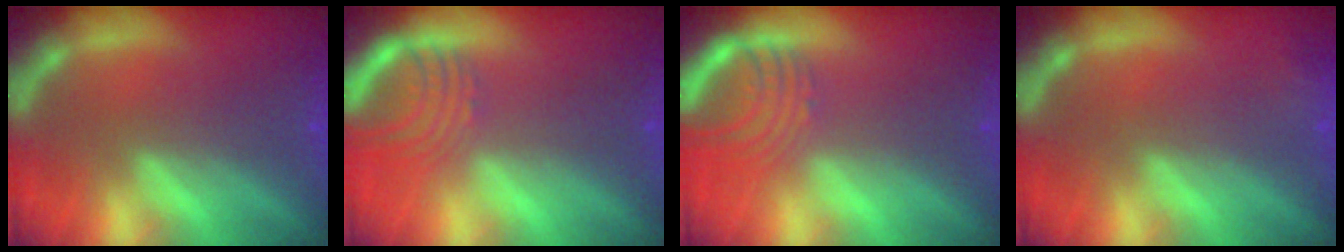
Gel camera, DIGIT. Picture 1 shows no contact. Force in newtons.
{"total": 5.0}
{"total": 5.5}
{"total": 0.9}